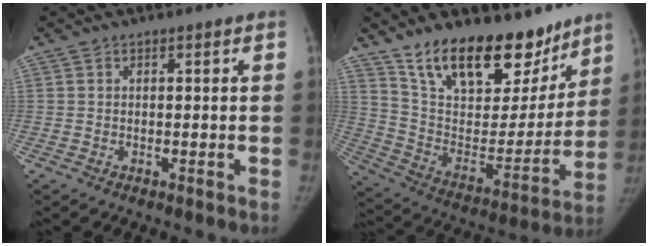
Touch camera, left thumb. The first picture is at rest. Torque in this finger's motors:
{"motor_torque": [0.67, 0.78, 1.40, -1.37, 0.14]}